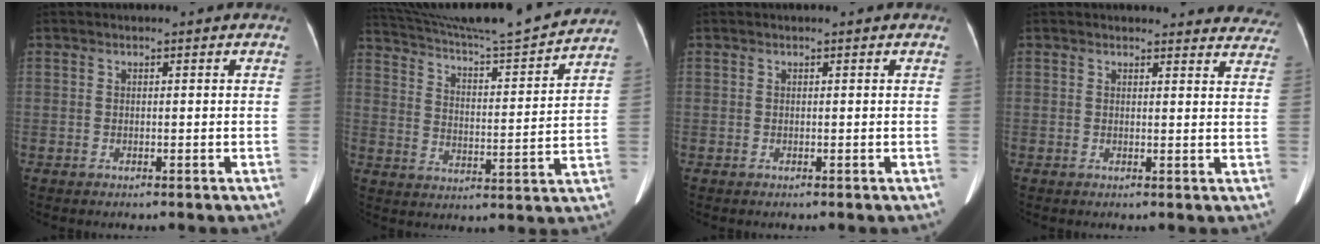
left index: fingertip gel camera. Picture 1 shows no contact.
{"total": 22.1, "force": [20.6, -0.6, 7.9], "torque": [-0.141, -0.032, 0.298]}
{"total": 0.5, "force": [0.5, 0.0, 0.2], "torque": [-0.004, 0.010, 0.007]}
{"total": 13.9, "force": [13.4, 3.6, 1.7], "torque": [0.021, -0.033, 0.118]}